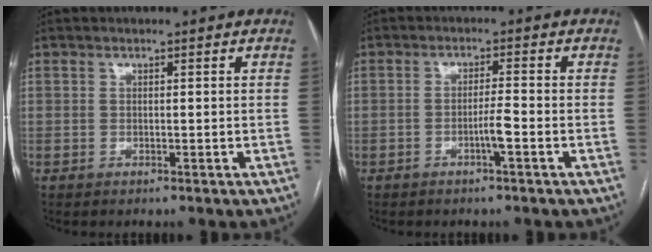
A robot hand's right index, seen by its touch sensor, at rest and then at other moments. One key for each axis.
{"total": 2.7, "fx": -1.2, "fy": -0.2, "fz": 2.4, "tx": -0.041, "ty": 0.000, "tz": -0.020}